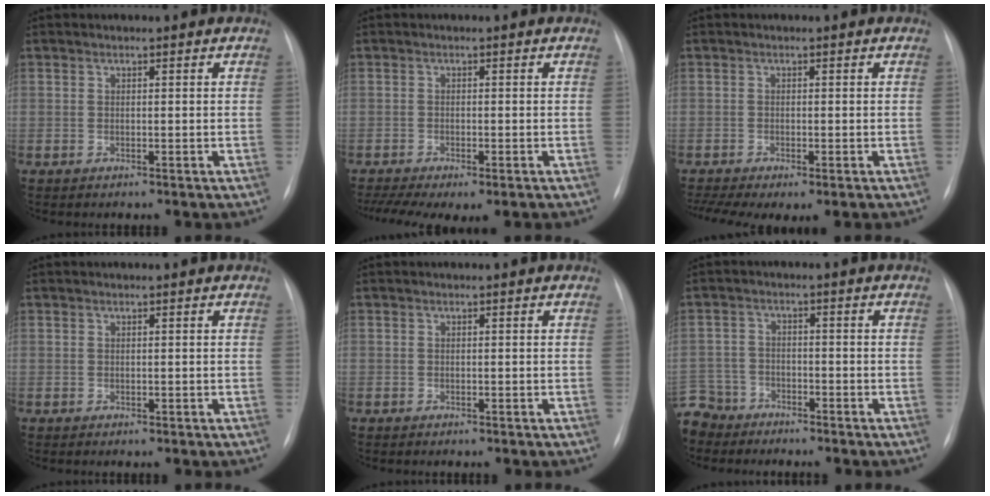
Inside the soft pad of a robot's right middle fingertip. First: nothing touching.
{"total": 10.0, "force": [-7.2, 3.2, 6.2], "torque": [-0.110, -0.004, -0.105]}
{"total": 7.6, "force": [-5.1, 2.5, 5.1], "torque": [-0.095, -0.010, -0.079]}
{"total": 0.0}
{"total": 0.0}
{"total": 8.1, "force": [-6.8, 4.5, 0.4], "torque": [-0.017, 0.002, -0.127]}